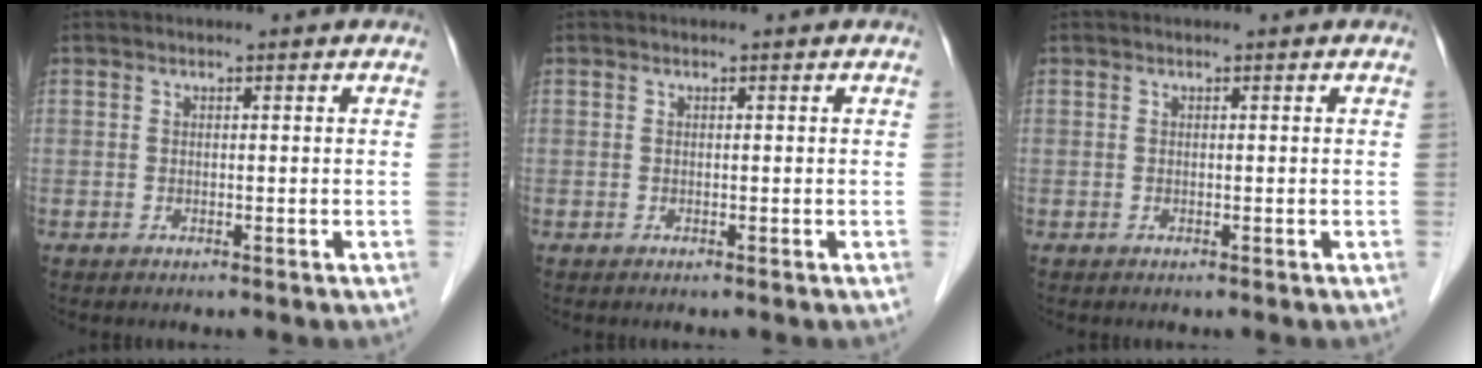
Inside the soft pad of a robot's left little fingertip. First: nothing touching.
{"total": 0.0}
{"total": 0.0}